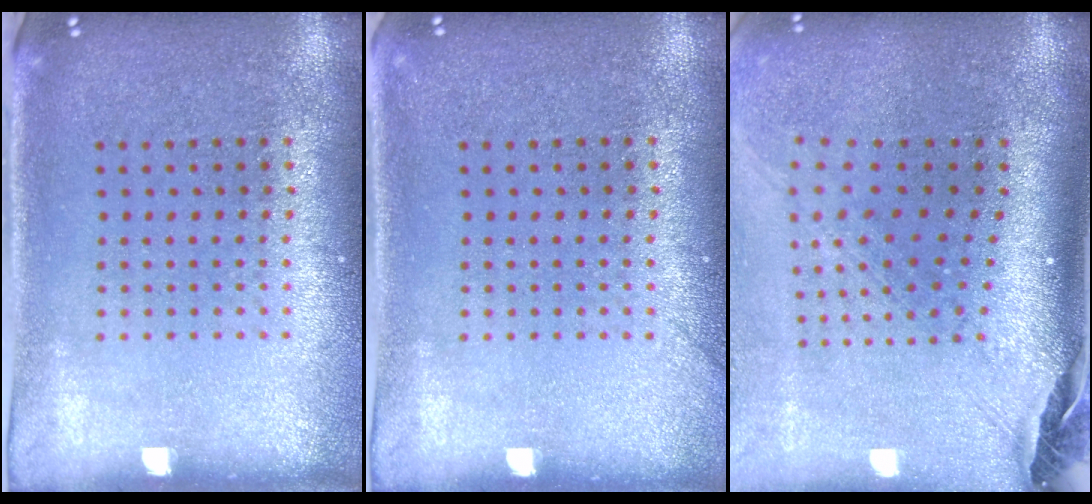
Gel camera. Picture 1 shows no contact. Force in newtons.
{"total": 0.7, "press": 0.7, "slide": 0.1}
{"total": 2.8, "press": 2.0, "slide": 1.9}